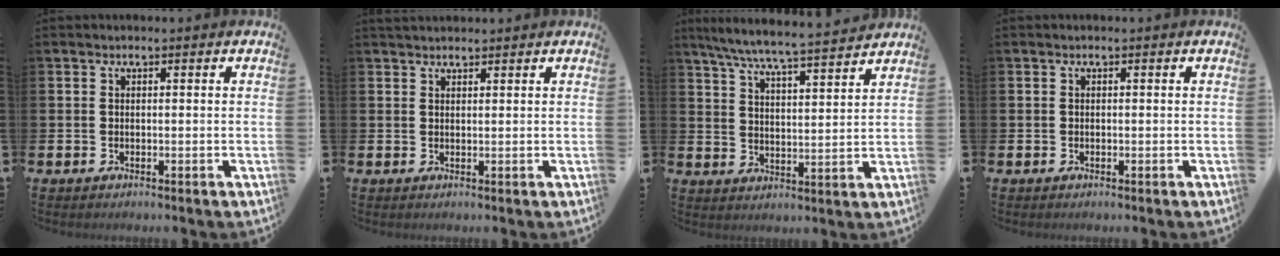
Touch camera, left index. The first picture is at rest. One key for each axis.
{"total": 1.5, "fx": 1.5, "fy": 0.4, "fz": 0.2, "tx": 0.004, "ty": -0.002, "tz": 0.025}
{"total": 7.3, "fx": 6.9, "fy": -0.1, "fz": 2.4, "tx": -0.073, "ty": -0.043, "tz": 0.120}
{"total": 0.0}